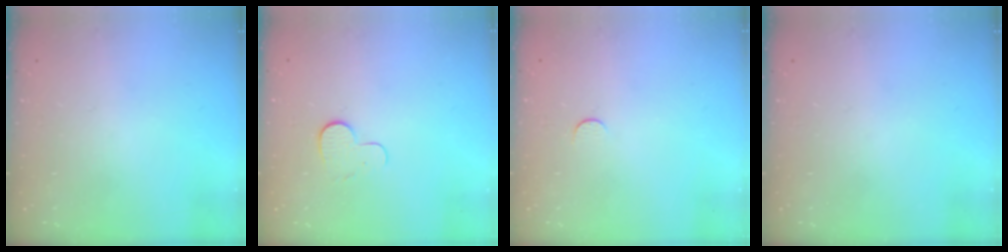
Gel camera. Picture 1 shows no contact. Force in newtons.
{"total": 6.3, "press": 6.3, "slide": 0.5}
{"total": 3.1, "press": 3.1, "slide": 0.4}
{"total": 0.0}